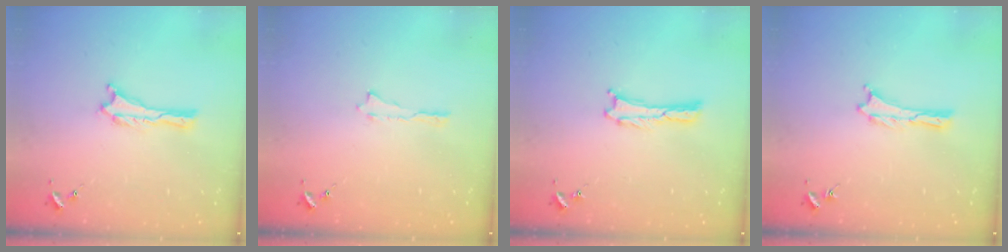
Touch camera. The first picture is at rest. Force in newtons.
{"total": 0.0}
{"total": 0.0}
{"total": 0.0}